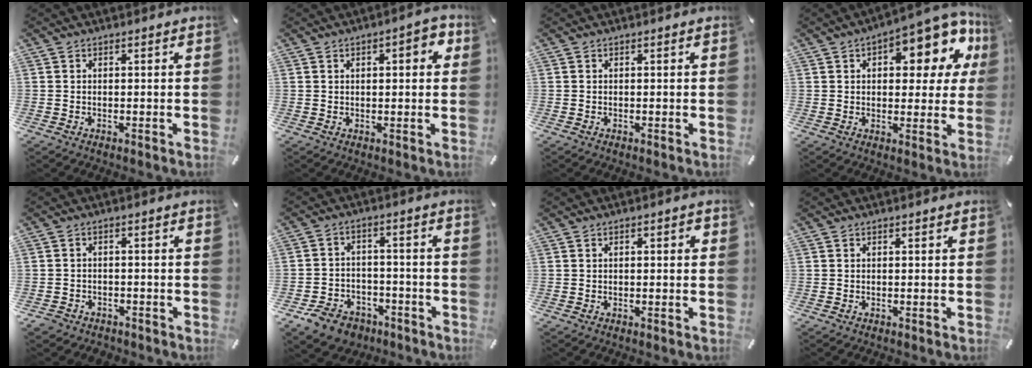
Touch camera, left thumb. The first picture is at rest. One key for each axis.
{"total": 4.4, "fx": 1.1, "fy": 1.9, "fz": 3.8, "tx": -0.051, "ty": 0.001, "tz": 0.012}
{"total": 0.0}
{"total": 13.7, "fx": 6.3, "fy": 6.9, "fz": 10.1, "tx": -0.115, "ty": -0.046, "tz": 0.103}
{"total": 2.7, "fx": -1.8, "fy": 1.9, "fz": 0.6, "tx": -0.017, "ty": 0.008, "tz": -0.040}
{"total": 8.7, "fx": -5.6, "fy": 5.9, "fz": 2.8, "tx": -0.057, "ty": 0.046, "tz": -0.102}
{"total": 1.3, "fx": 0.2, "fy": 0.6, "fz": 1.2, "tx": -0.022, "ty": 0.005, "tz": 0.001}
{"total": 0.0}